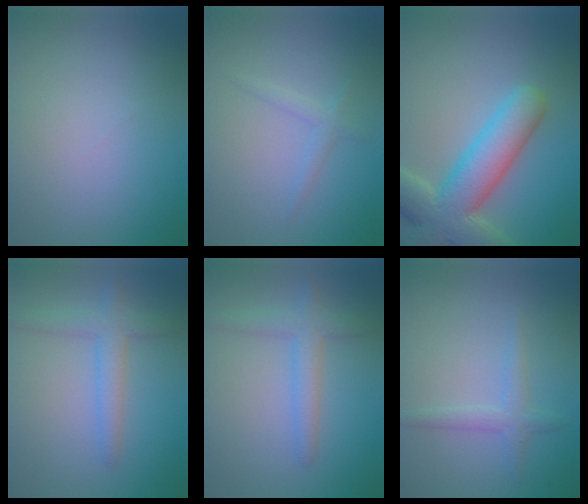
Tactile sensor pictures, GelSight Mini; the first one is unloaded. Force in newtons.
{"total": 1.3, "press": 1.3, "slide": 0.1}
{"total": 9.2, "press": 9.2, "slide": 0.9}
{"total": 2.8, "press": 2.8, "slide": 0.2}
{"total": 2.8, "press": 2.8, "slide": 0.2}
{"total": 1.9, "press": 1.9, "slide": 0.1}